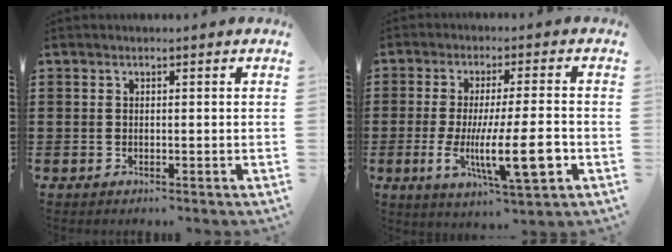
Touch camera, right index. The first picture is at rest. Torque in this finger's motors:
{"motor_torque": [1.16, -0.98, 0.87, 0.21]}